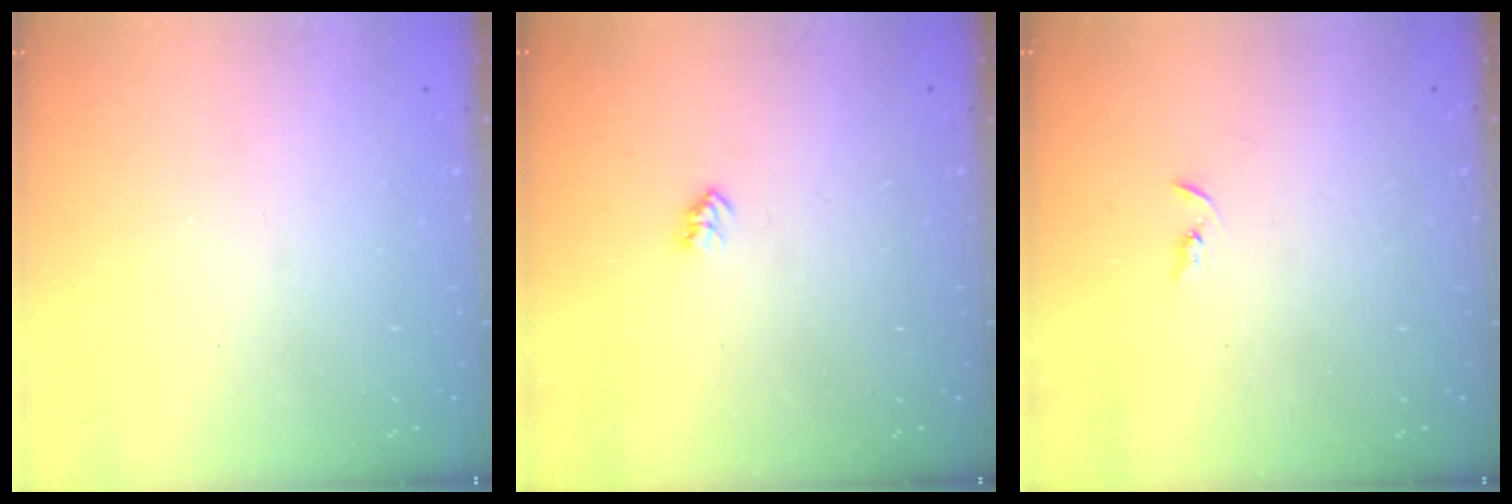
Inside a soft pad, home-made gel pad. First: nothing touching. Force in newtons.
{"total": 2.6, "press": 2.6, "slide": 0.4}
{"total": 2.2, "press": 2.2, "slide": 0.2}